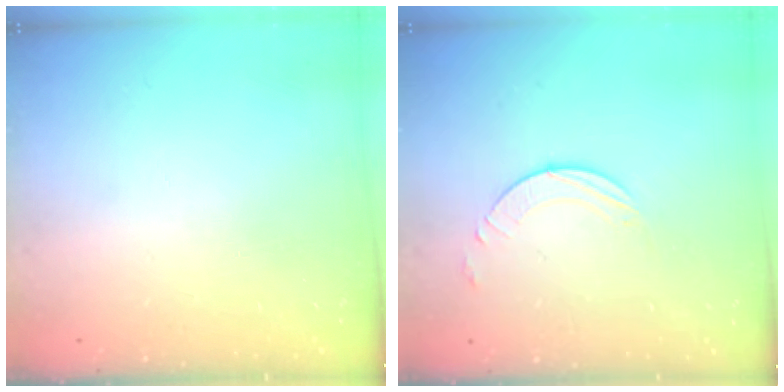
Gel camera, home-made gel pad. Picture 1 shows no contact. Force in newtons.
{"total": 3.9, "press": 3.8, "slide": 0.5}